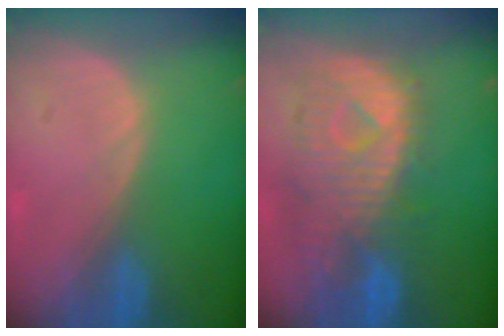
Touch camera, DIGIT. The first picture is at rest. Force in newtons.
{"total": 11.1, "press": 9.8, "slide": 5.2}